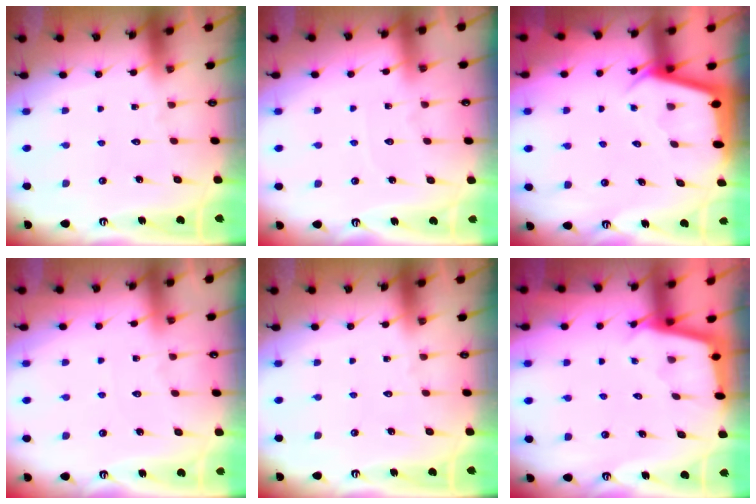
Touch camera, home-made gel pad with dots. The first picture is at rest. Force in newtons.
{"total": 3.0, "press": 2.9, "slide": 0.4}
{"total": 2.9, "press": 2.8, "slide": 0.3}
{"total": 3.2, "press": 3.1, "slide": 0.5}
{"total": 0.0}
{"total": 2.5, "press": 2.5, "slide": 0.2}